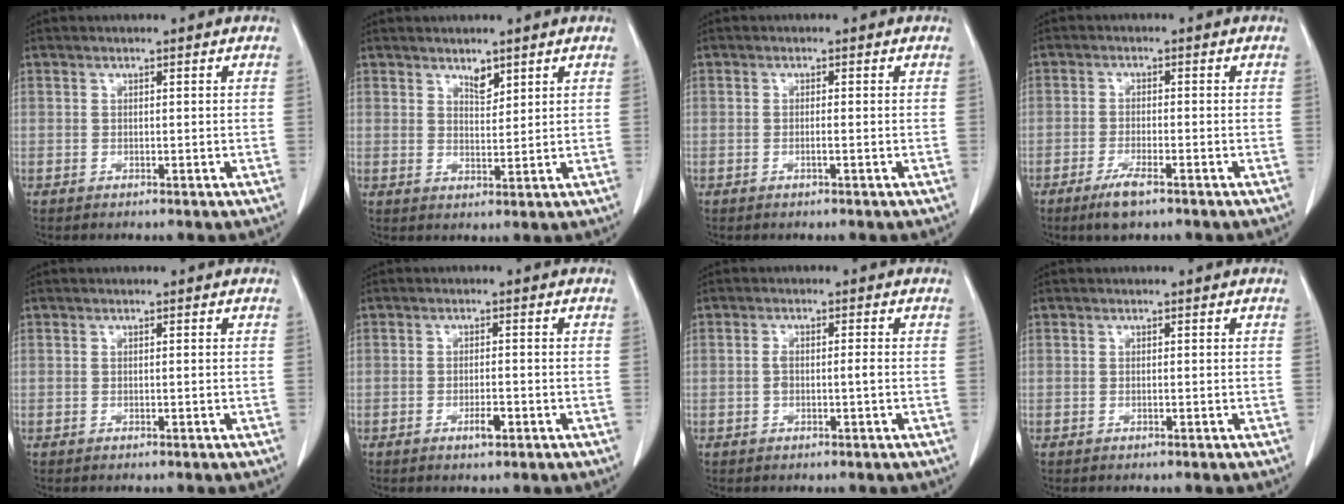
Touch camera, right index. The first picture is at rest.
{"total": 2.5, "force": [1.9, 0.9, 1.3], "torque": [-0.023, -0.007, 0.037]}
{"total": 0.7, "force": [-0.2, -0.1, 0.6], "torque": [-0.008, 0.003, -0.002]}
{"total": 4.1, "force": [-2.7, 0.6, 3.0], "torque": [-0.064, -0.008, -0.049]}
{"total": 0.0}
{"total": 2.6, "force": [-1.4, 0.4, 2.2], "torque": [-0.033, 0.001, -0.021]}
{"total": 2.1, "force": [-0.4, 0.5, 2.0], "torque": [-0.035, 0.006, -0.002]}
{"total": 0.0}